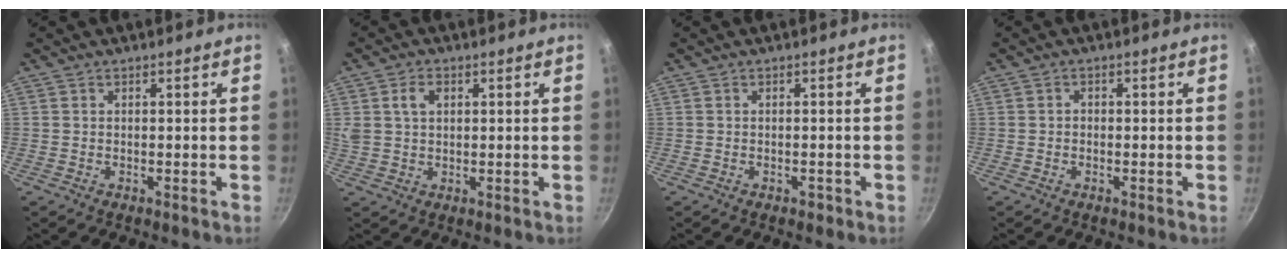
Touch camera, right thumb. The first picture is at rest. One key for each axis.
{"total": 4.7, "fx": 1.5, "fy": 3.3, "fz": 3.0, "tx": -0.047, "ty": 0.001, "tz": 0.028}
{"total": 1.1, "fx": -0.6, "fy": 0.6, "fz": 0.6, "tx": -0.009, "ty": 0.004, "tz": -0.005}
{"total": 0.9, "fx": -0.3, "fy": 0.7, "fz": 0.4, "tx": -0.006, "ty": 0.004, "tz": -0.007}